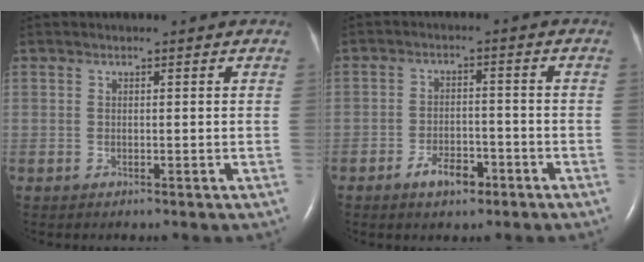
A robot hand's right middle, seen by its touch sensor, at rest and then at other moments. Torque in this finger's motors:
{"motor_torque": [0.48, -0.35, 0.07, 0.04]}